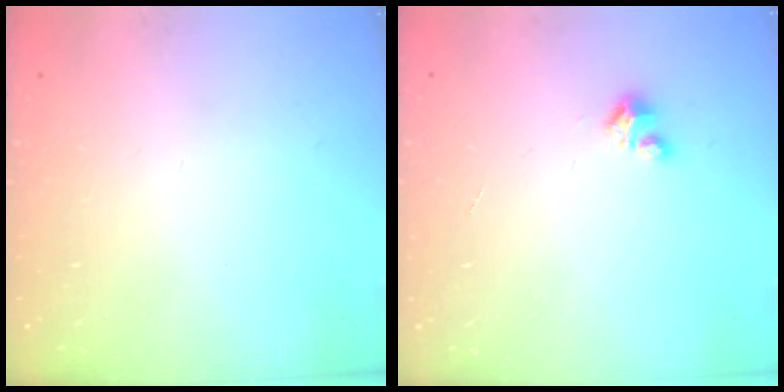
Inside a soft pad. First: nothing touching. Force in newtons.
{"total": 2.4, "press": 2.4, "slide": 0.2}